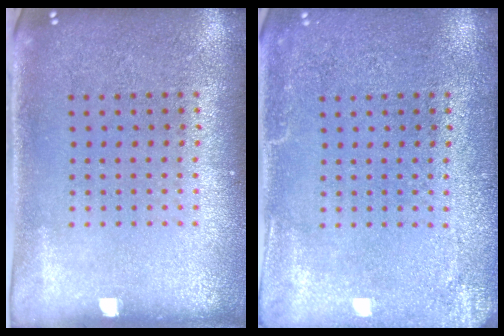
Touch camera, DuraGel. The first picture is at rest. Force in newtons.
{"total": 2.6, "press": 2.6, "slide": 0.3}